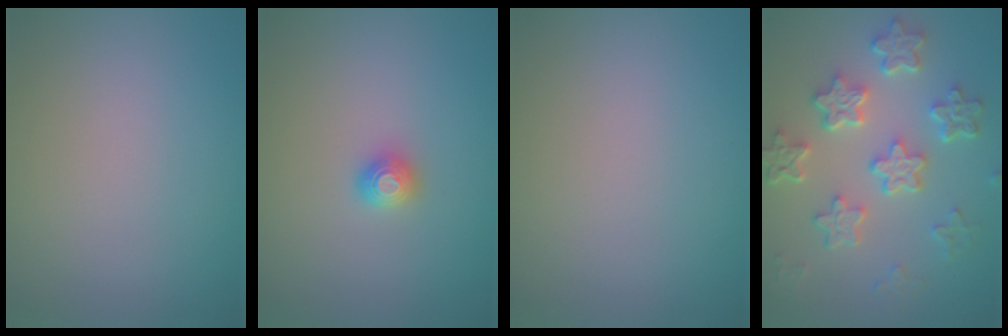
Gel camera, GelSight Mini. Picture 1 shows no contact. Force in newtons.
{"total": 1.2, "press": 1.2, "slide": 0.2}
{"total": 0.0}
{"total": 6.5, "press": 5.0, "slide": 4.2}